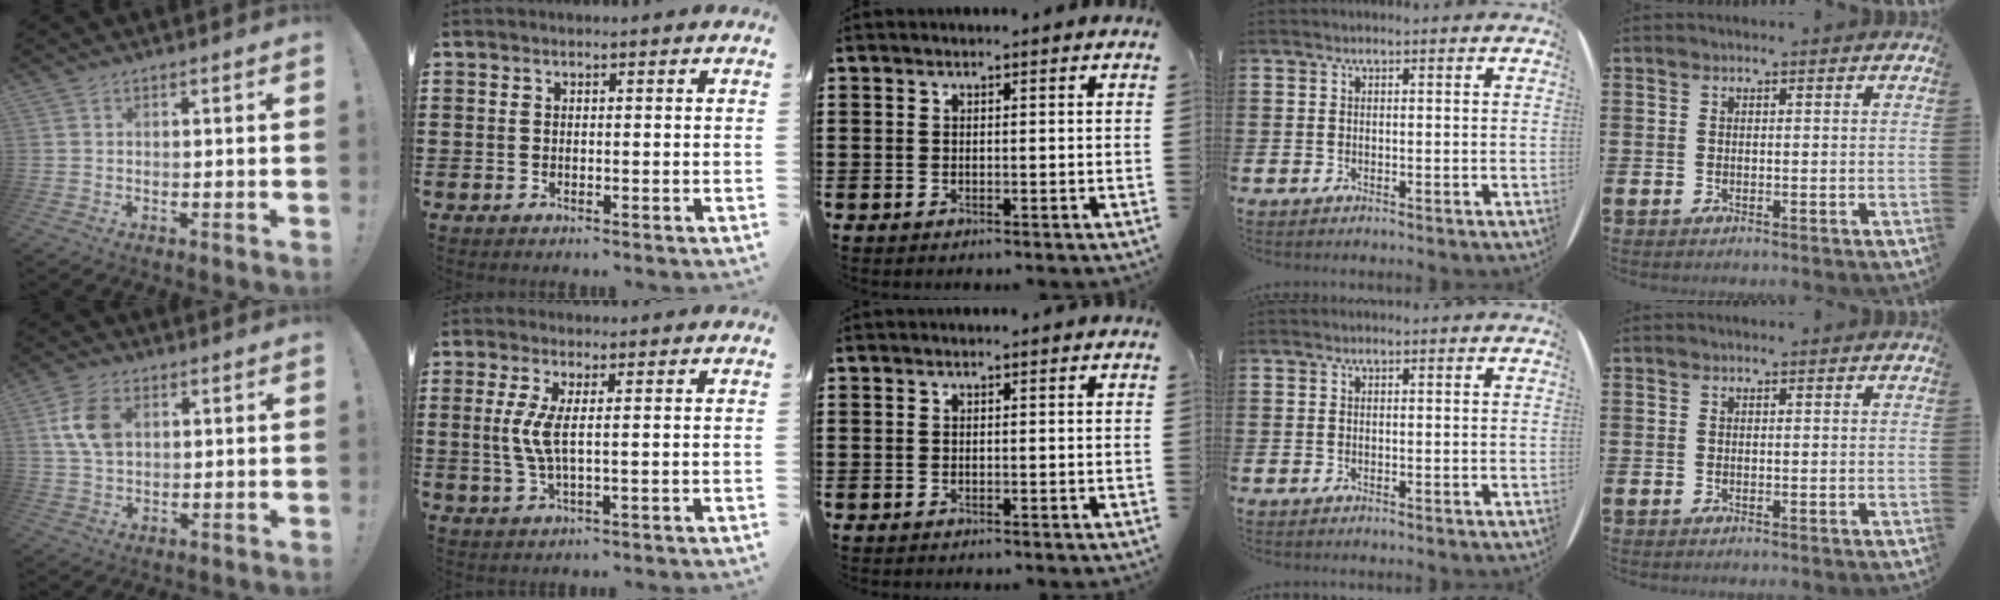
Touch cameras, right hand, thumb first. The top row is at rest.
{"thumb": {"total": 9.5, "force": [2.6, 6.3, 6.6], "torque": [-0.123, 0.005, 0.049]}, "index": {"total": 4.4, "force": [0.5, 0.7, 4.3], "torque": [-0.105, -0.013, 0.001]}}